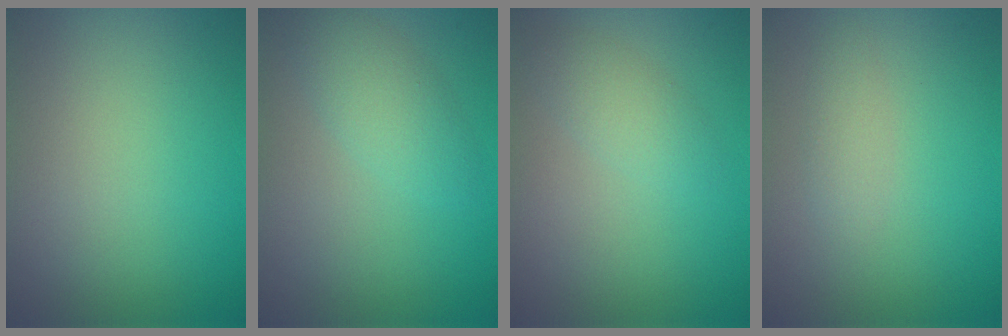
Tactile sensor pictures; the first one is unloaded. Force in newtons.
{"total": 2.5, "press": 2.5, "slide": 0.1}
{"total": 1.8, "press": 1.8, "slide": 0.1}
{"total": 1.1, "press": 1.1, "slide": 0.0}